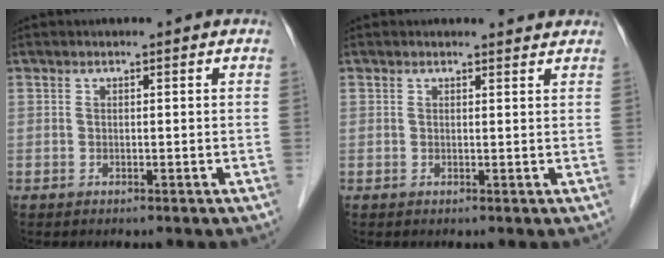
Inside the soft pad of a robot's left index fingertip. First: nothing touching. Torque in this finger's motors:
{"motor_torque": [0.41, -0.45, 0.06, -0.01]}